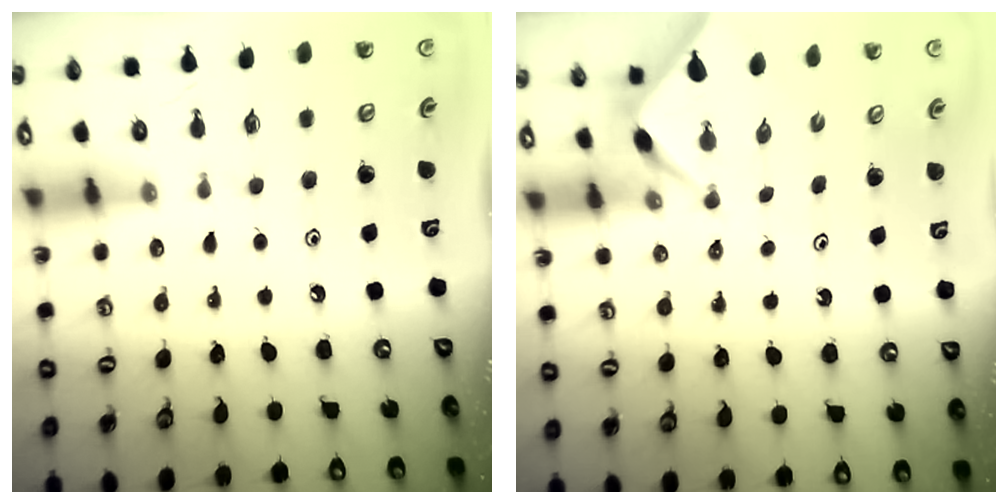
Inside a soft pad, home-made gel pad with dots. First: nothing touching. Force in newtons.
{"total": 2.3, "press": 2.2, "slide": 0.3}